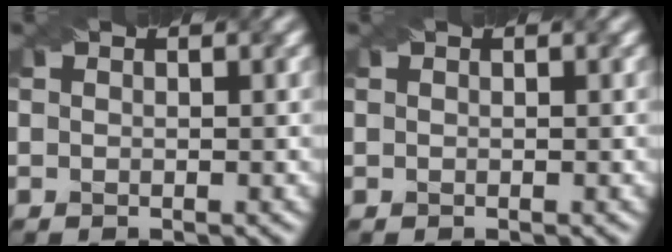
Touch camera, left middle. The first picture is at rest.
{"total": 0.0}